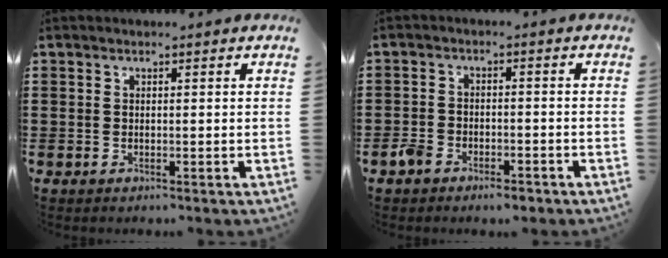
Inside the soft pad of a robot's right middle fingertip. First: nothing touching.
{"total": 3.2, "force": [-2.6, 1.5, 1.0], "torque": [-0.027, 0.006, -0.053]}